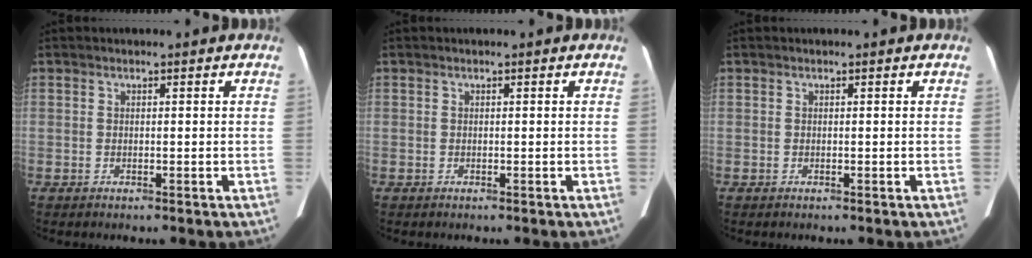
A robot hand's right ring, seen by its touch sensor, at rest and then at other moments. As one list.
[{"total": 0.0}, {"total": 0.0}]